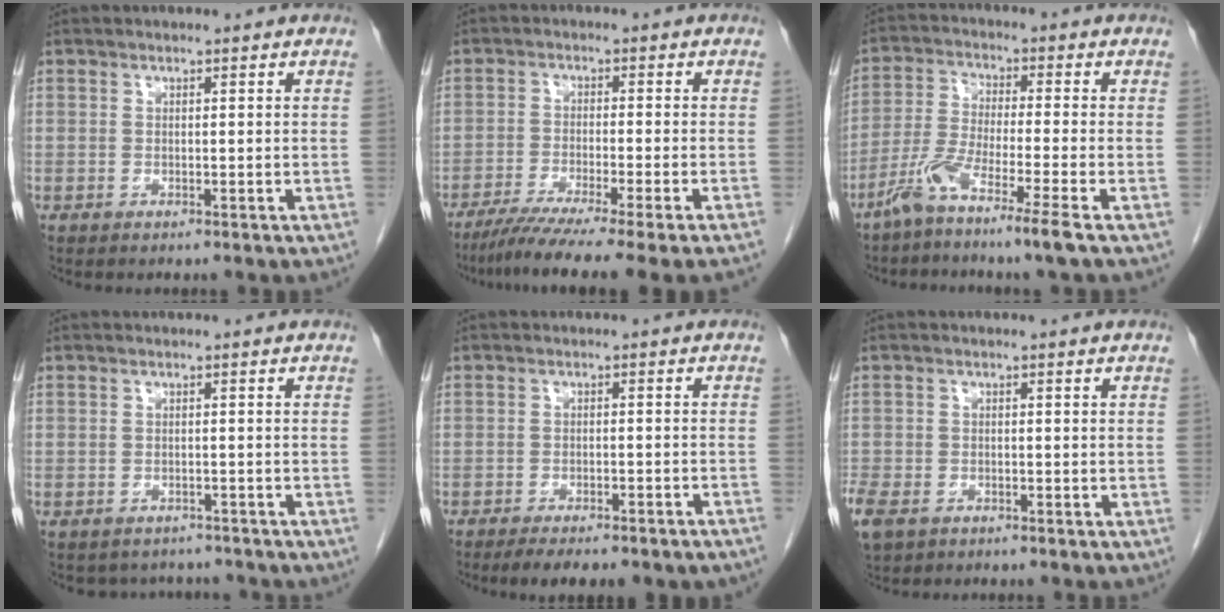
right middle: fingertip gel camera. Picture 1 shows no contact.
{"total": 12.0, "force": [-9.6, -1.8, 7.1], "torque": [-0.097, -0.042, -0.147]}
{"total": 7.8, "force": [-5.2, -1.3, 5.6], "torque": [-0.112, -0.019, -0.109]}
{"total": 4.6, "force": [-4.2, 2.0, 0.0], "torque": [0.003, 0.007, -0.050]}
{"total": 8.8, "force": [-7.1, 1.9, 4.7], "torque": [-0.061, -0.004, -0.092]}
{"total": 7.0, "force": [-4.1, 4.6, 3.3], "torque": [-0.089, -0.012, -0.065]}